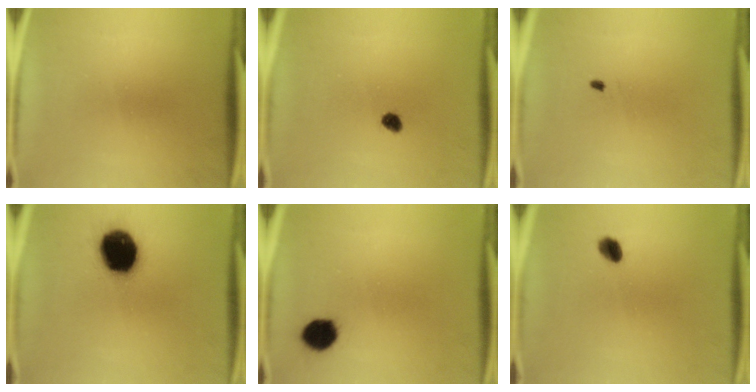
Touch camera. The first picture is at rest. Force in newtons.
{"total": 2.0}
{"total": 0.5}
{"total": 18.4}
{"total": 6.1}
{"total": 2.8}